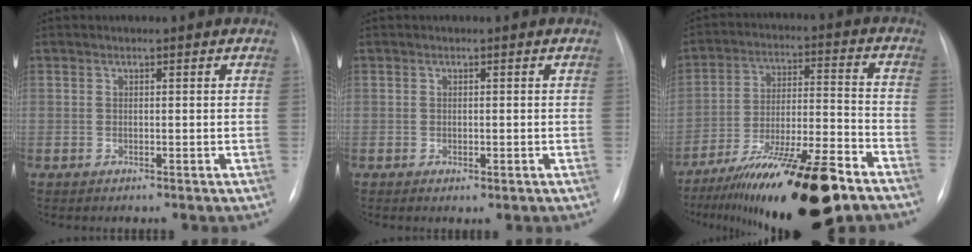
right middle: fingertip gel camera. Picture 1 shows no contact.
{"total": 0.9, "force": [-0.1, 0.3, 0.8], "torque": [-0.010, -0.003, 0.001]}
{"total": 20.2, "force": [-14.3, 2.1, 14.1], "torque": [-0.195, -0.011, -0.238]}